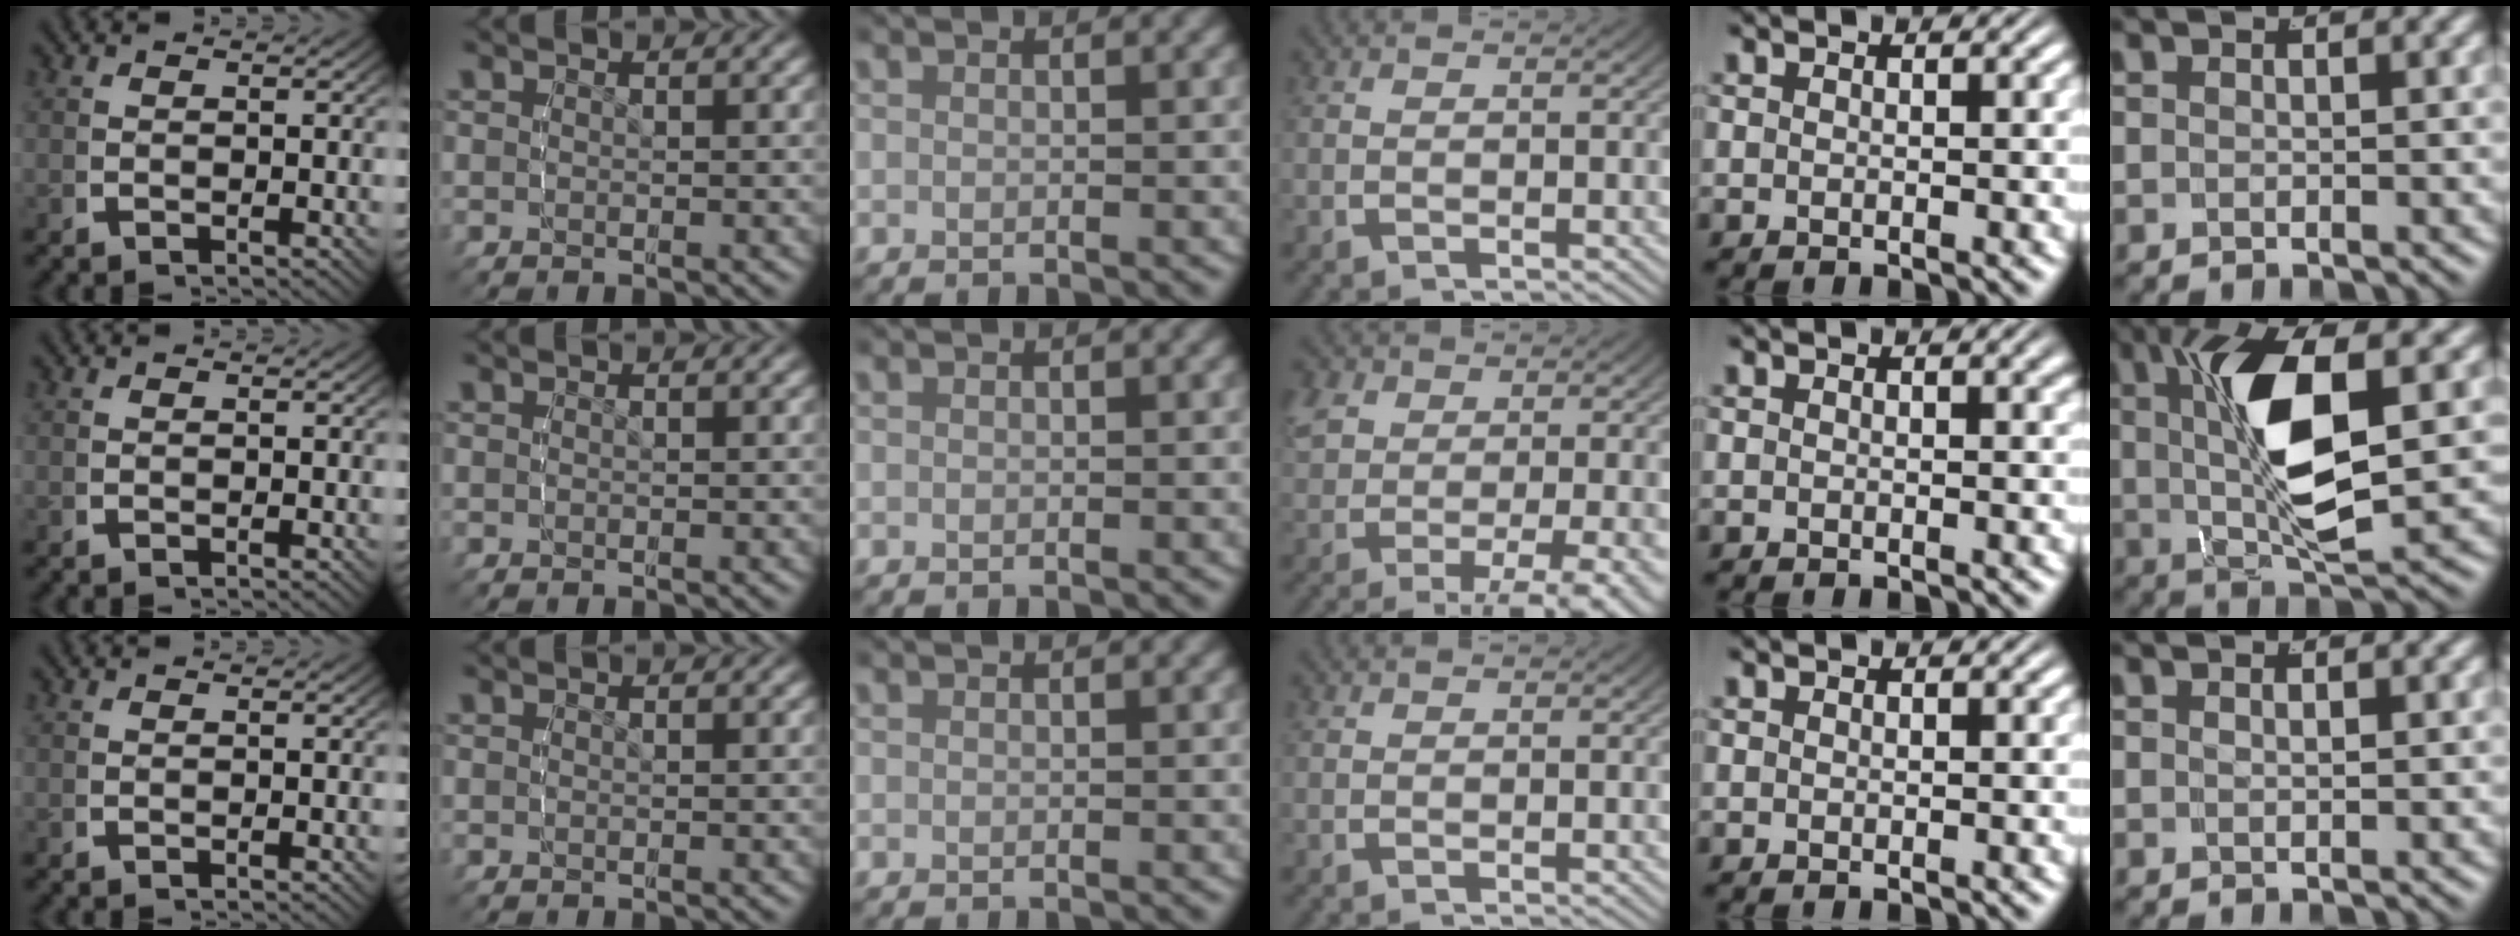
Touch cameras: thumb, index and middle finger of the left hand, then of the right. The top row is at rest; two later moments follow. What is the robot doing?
{"motion": "lift_and_place", "object": "glasses"}